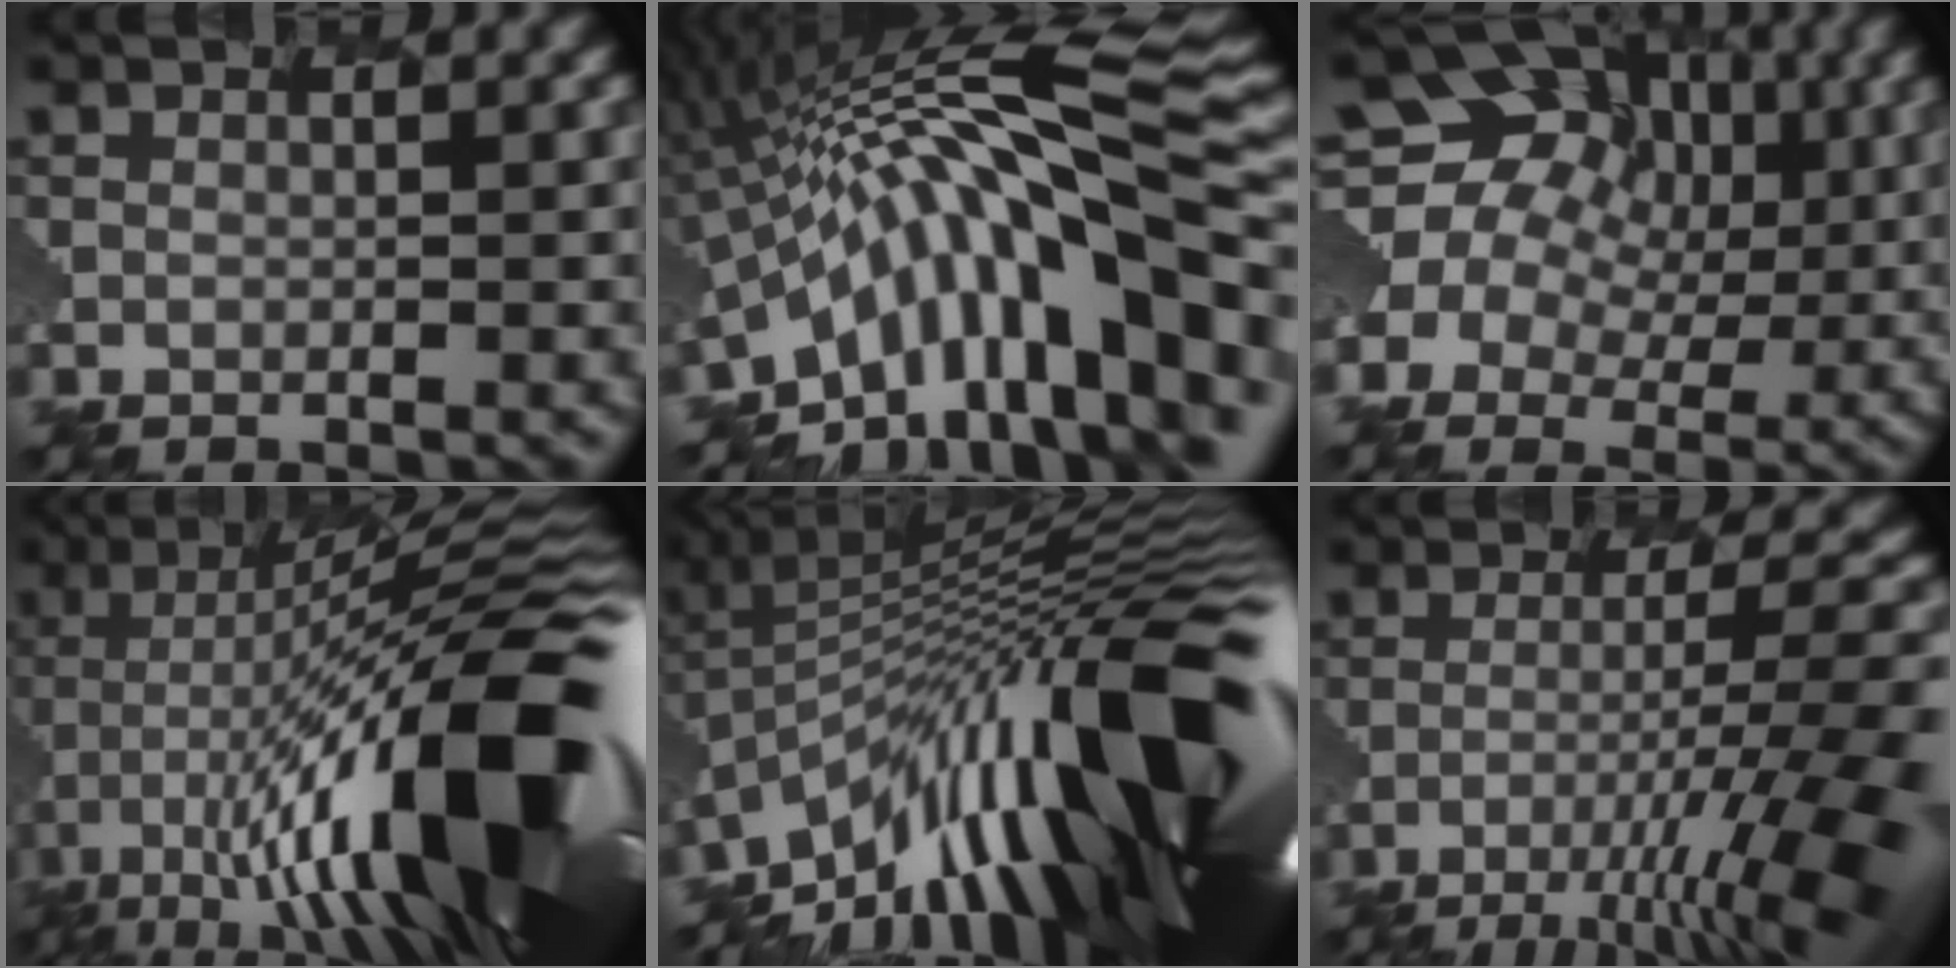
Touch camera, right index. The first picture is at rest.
{"total": 14.2, "force": [-4.5, 4.4, 12.8], "torque": [-0.186, 0.047, -0.107]}
{"total": 13.4, "force": [3.5, 11.4, 6.2], "torque": [-0.146, 0.041, 0.026]}
{"total": 17.0, "force": [-3.6, 5.2, 15.8], "torque": [-0.258, 0.035, -0.082]}
{"total": 16.5, "force": [-4.5, 6.1, 14.7], "torque": [-0.215, 0.024, -0.108]}
{"total": 11.5, "force": [-6.0, 1.7, 9.6], "torque": [-0.171, -0.005, -0.099]}